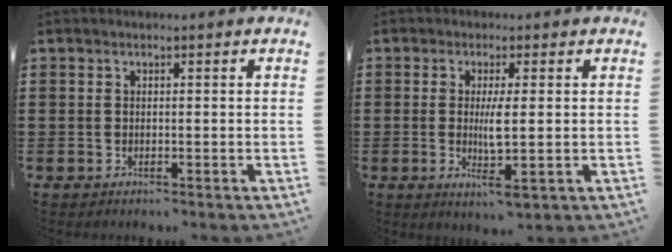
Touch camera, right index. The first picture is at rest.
{"total": 4.6, "force": [0.1, 0.6, 4.5], "torque": [-0.083, -0.002, 0.000]}